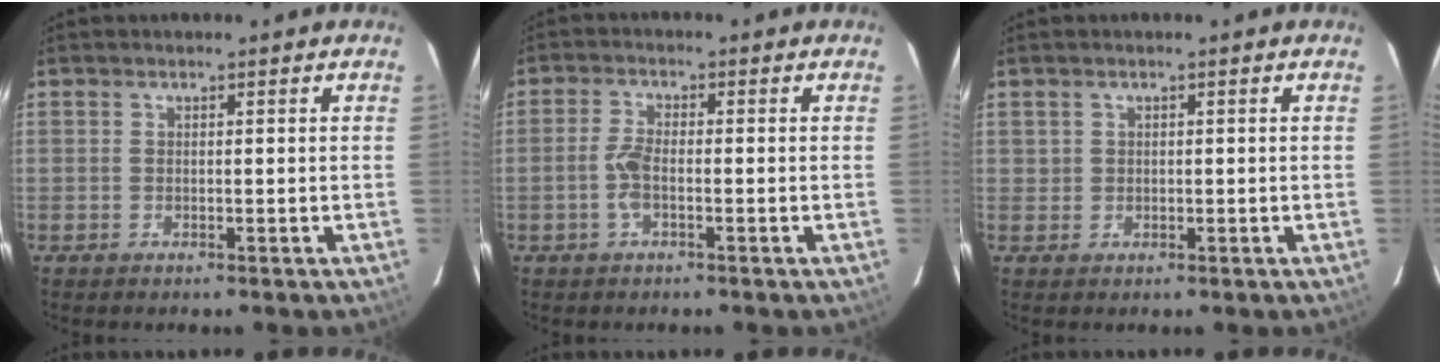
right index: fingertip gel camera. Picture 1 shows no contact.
{"total": 3.6, "force": [-1.2, 1.3, 3.1], "torque": [-0.073, 0.003, -0.023]}
{"total": 1.1, "force": [0.2, 1.0, -0.1], "torque": [0.008, 0.002, 0.005]}